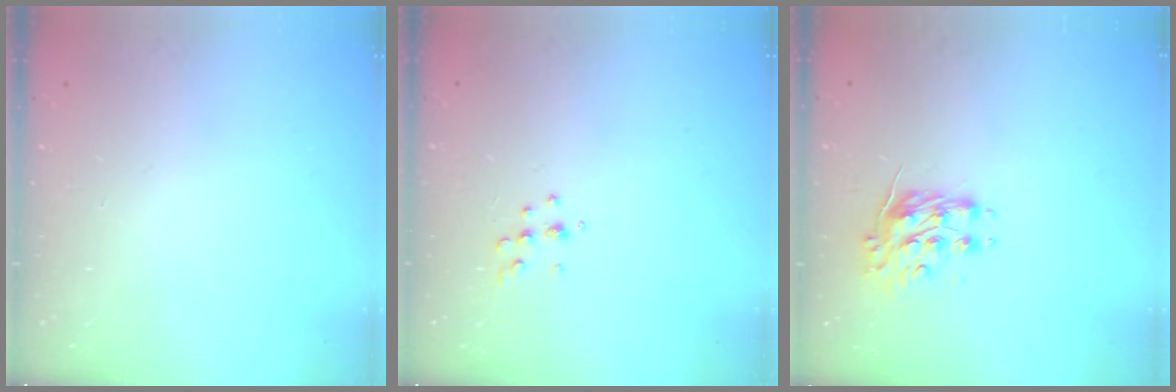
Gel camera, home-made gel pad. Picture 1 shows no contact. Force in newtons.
{"total": 6.3, "press": 6.2, "slide": 0.8}
{"total": 9.2, "press": 9.2, "slide": 0.4}